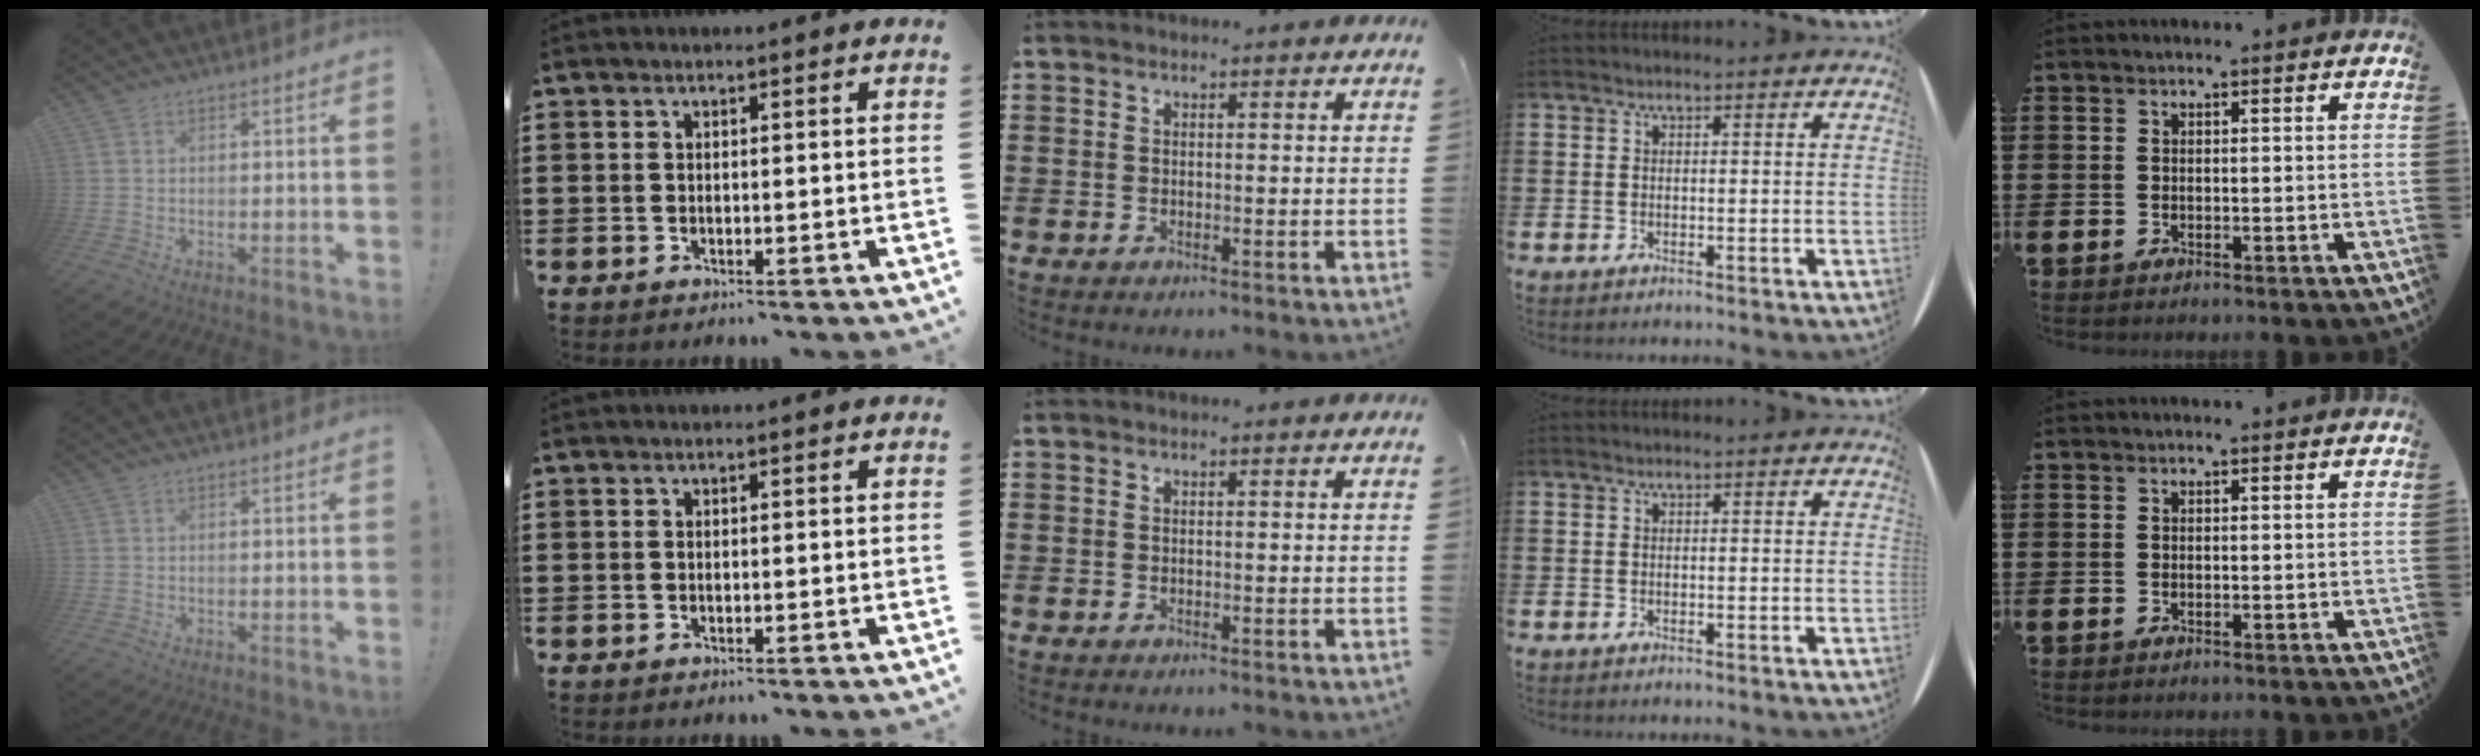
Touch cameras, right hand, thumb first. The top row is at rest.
{}